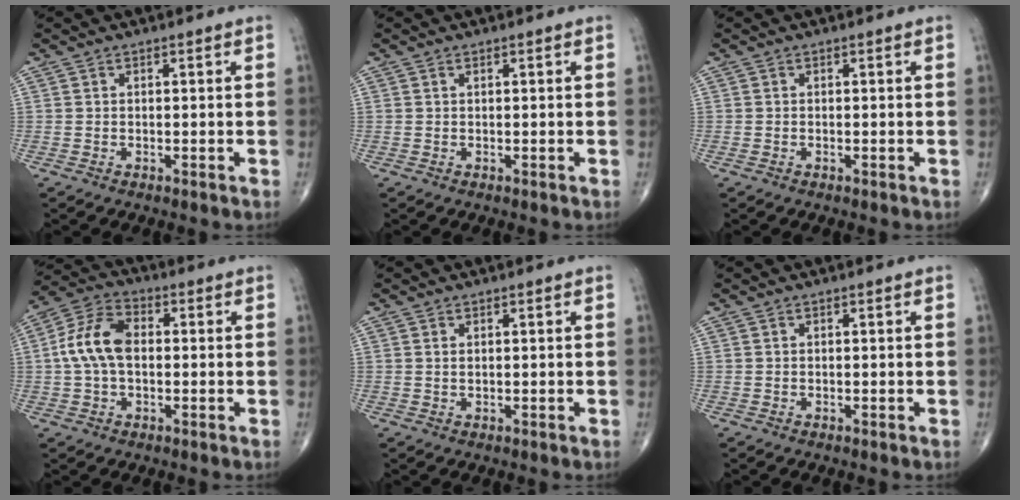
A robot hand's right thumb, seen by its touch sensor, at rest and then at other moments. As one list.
[{"total": 0.0}, {"total": 0.0}, {"total": 9.9, "force": [0.2, 6.2, 7.8], "torque": [-0.154, 0.028, -0.004]}, {"total": 0.8, "force": [0.3, 0.4, 0.6], "torque": [-0.011, -0.001, 0.008]}, {"total": 0.0}]